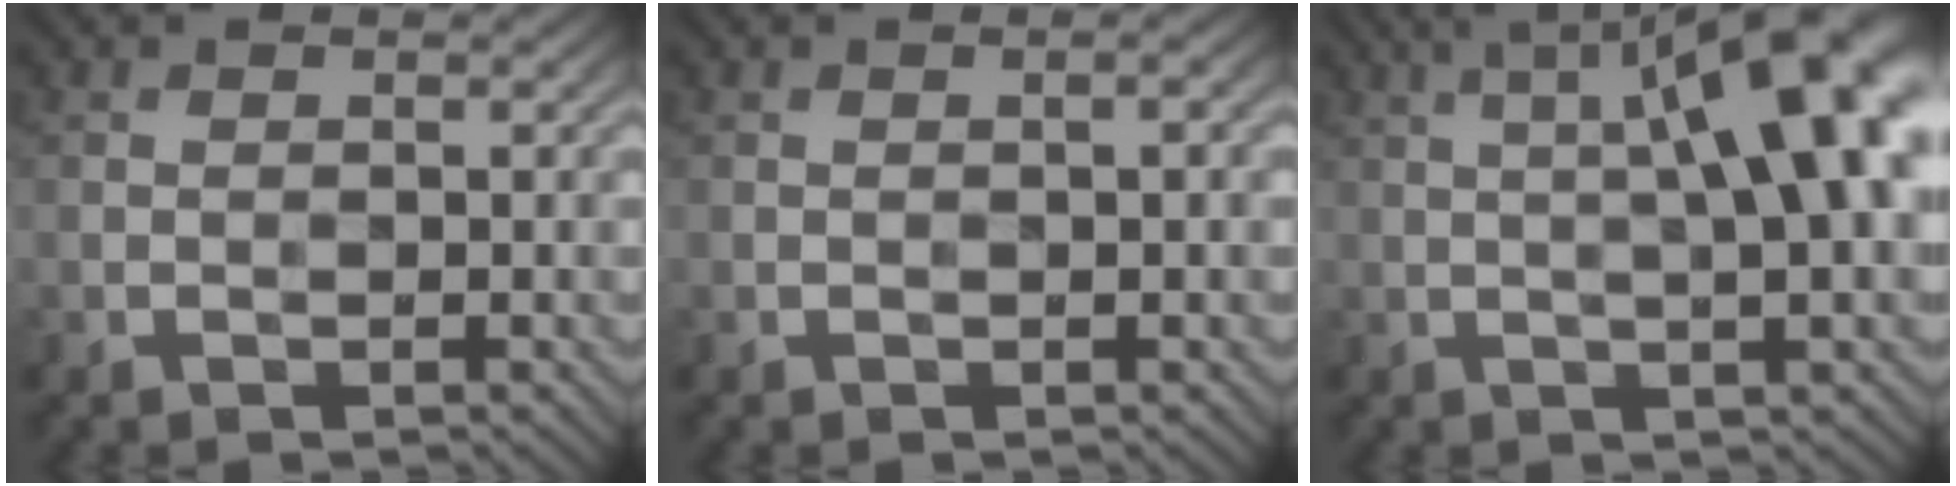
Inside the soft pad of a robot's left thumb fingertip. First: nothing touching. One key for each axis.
{"total": 1.8, "fx": -0.1, "fy": 0.1, "fz": 1.8, "tx": -0.028, "ty": 0.005, "tz": -0.001}
{"total": 15.4, "fx": 3.4, "fy": 4.5, "fz": 14.3, "tx": -0.185, "ty": 0.048, "tz": 0.043}